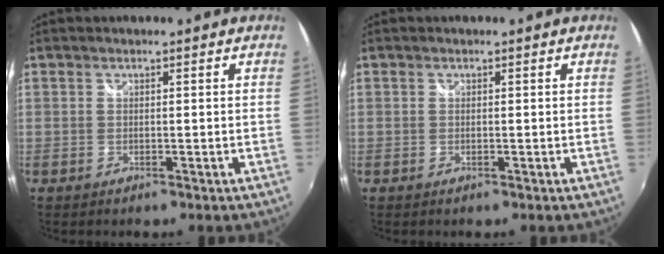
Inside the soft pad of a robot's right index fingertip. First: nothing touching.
{"total": 0.0}